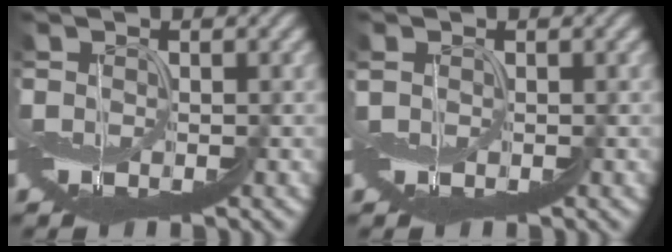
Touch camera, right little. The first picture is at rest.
{"total": 0.5, "force": [0.5, 0.2, 0.1], "torque": [-0.011, -0.001, 0.010]}